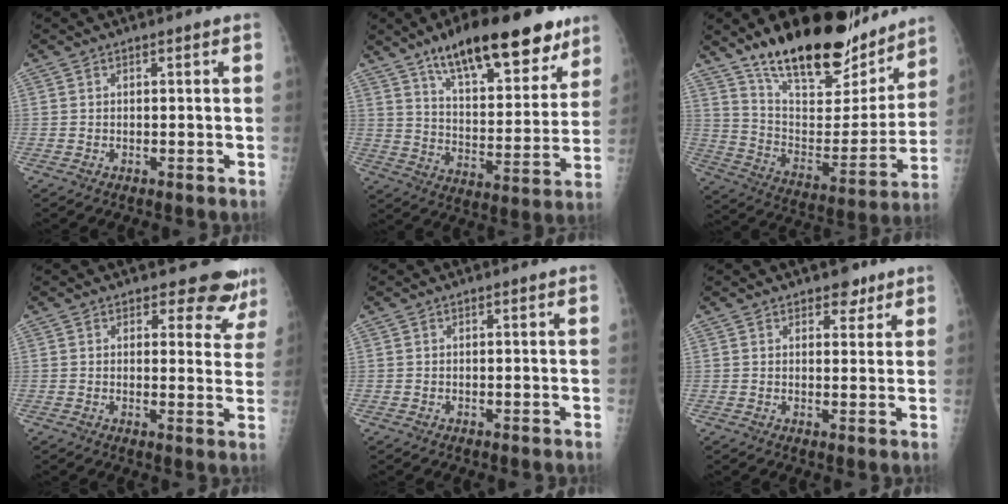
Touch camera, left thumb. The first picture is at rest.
{"total": 22.5, "force": [14.9, 8.1, 14.8], "torque": [-0.177, -0.054, 0.233]}
{"total": 25.9, "force": [19.4, 9.9, 14.1], "torque": [-0.181, -0.089, 0.316]}
{"total": 8.5, "force": [7.7, 3.3, 1.7], "torque": [0.023, -0.051, 0.067]}
{"total": 0.0}
{"total": 3.6, "force": [2.6, 2.1, 1.5], "torque": [0.003, -0.014, 0.036]}